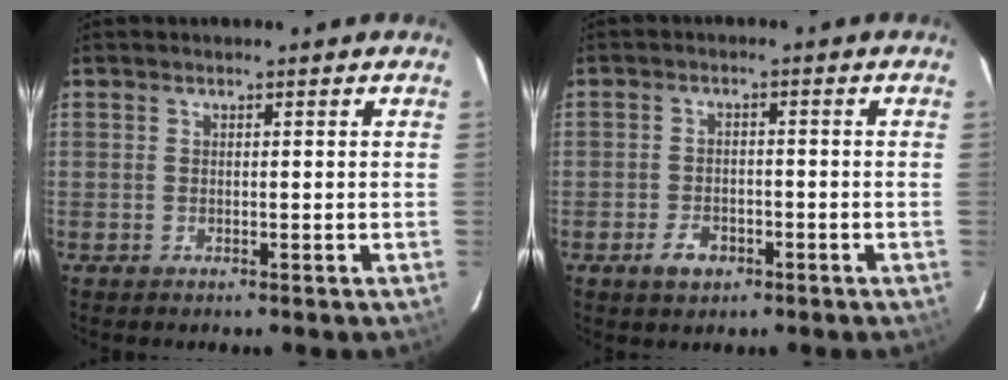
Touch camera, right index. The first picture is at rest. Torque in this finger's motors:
{"motor_torque": [0.31, -0.33, 0.02, -0.02]}